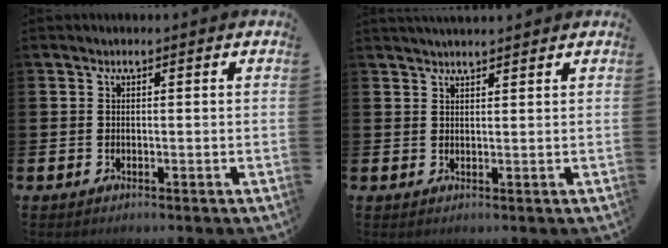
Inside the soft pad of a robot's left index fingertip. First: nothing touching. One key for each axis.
{"total": 2.3, "fx": 2.2, "fy": 0.2, "fz": 0.4, "tx": -0.003, "ty": -0.008, "tz": 0.038}